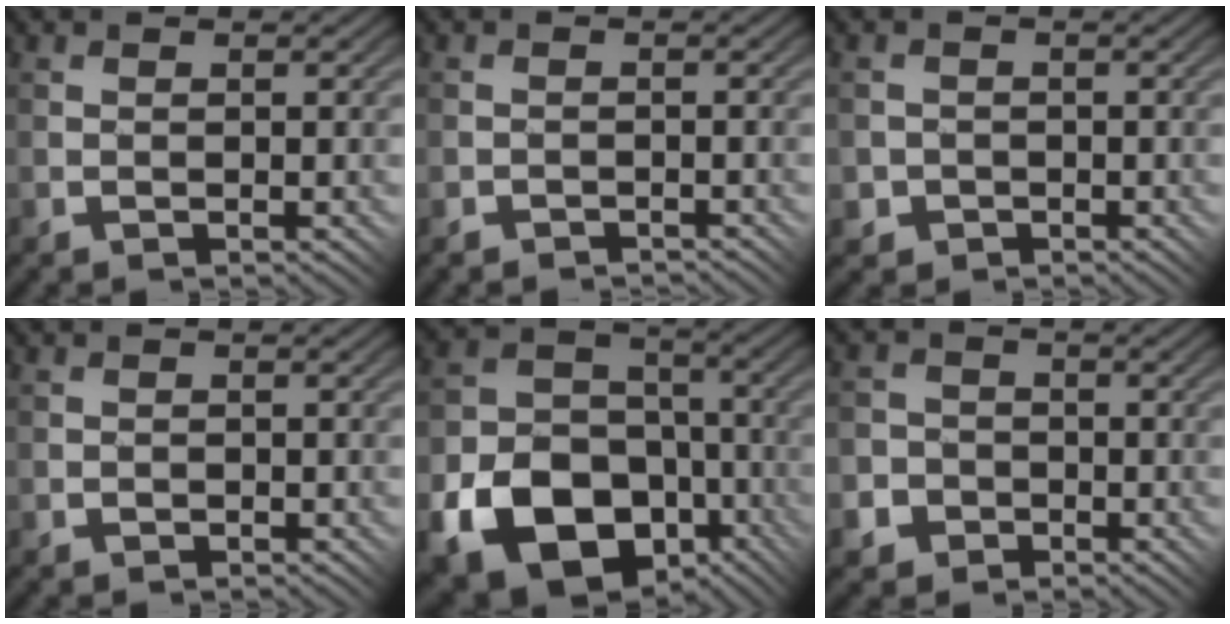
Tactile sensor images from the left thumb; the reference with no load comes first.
{"total": 1.1, "force": [-0.9, -0.1, -0.5], "torque": [0.011, 0.005, -0.023]}
{"total": 2.5, "force": [-1.0, 2.3, -0.2], "torque": [0.006, 0.001, -0.031]}
{"total": 0.7, "force": [-0.4, 0.6, 0.0], "torque": [0.004, -0.001, -0.007]}
{"total": 16.2, "force": [-7.9, 11.7, 7.9], "torque": [-0.173, -0.043, -0.133]}
{"total": 5.0, "force": [-2.2, 4.5, 0.4], "torque": [-0.015, 0.001, -0.060]}